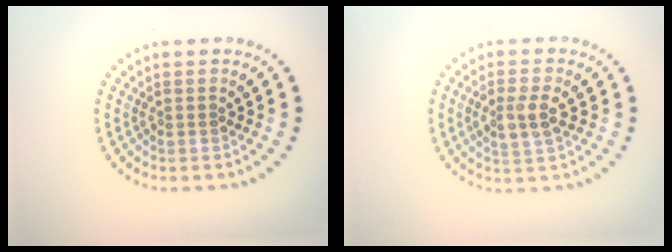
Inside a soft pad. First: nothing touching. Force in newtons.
{"total": 2.7, "press": 2.6, "slide": 0.8}